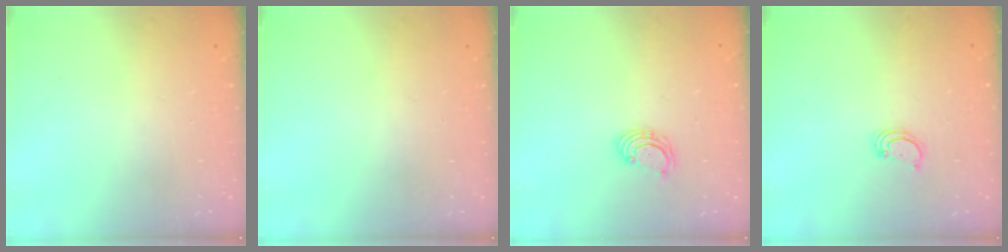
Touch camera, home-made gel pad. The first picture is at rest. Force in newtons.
{"total": 0.0}
{"total": 2.6, "press": 2.5, "slide": 0.6}
{"total": 1.7, "press": 1.7, "slide": 0.1}